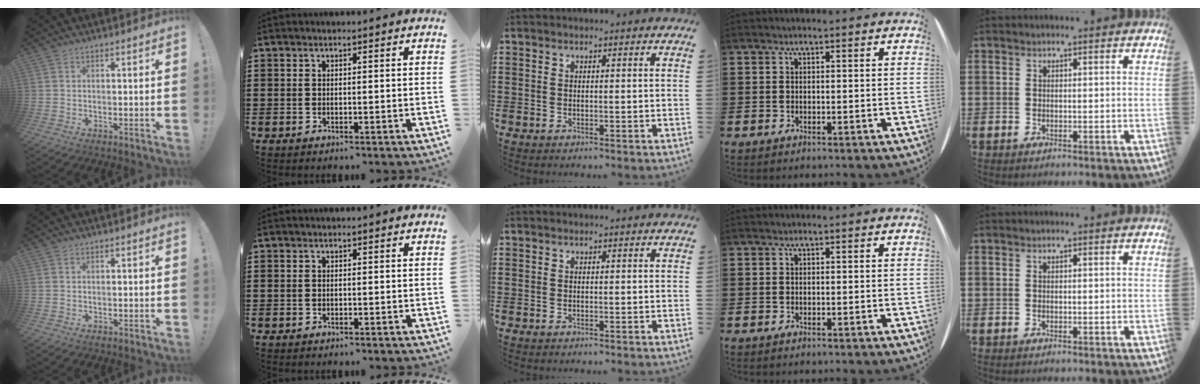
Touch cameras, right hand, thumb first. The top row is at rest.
{}